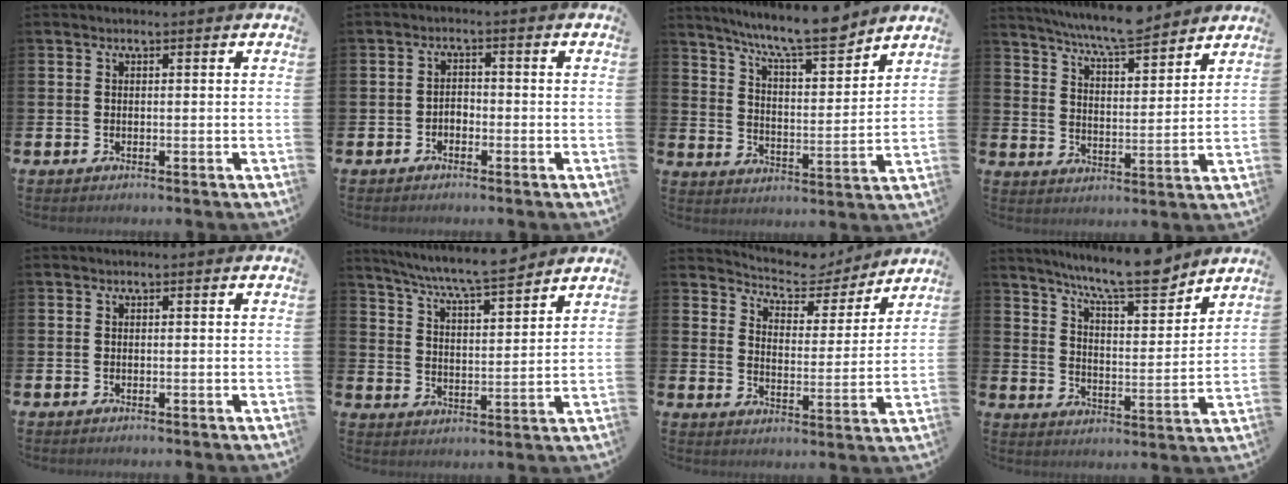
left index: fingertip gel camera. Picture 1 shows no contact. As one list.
[{"total": 1.6, "force": [-1.1, 1.0, 0.5], "torque": [-0.011, 0.004, -0.025]}, {"total": 10.2, "force": [9.3, 1.0, 4.3], "torque": [-0.099, -0.056, 0.160]}, {"total": 7.8, "force": [7.5, 0.2, 2.2], "torque": [-0.064, -0.044, 0.133]}, {"total": 0.0}, {"total": 7.6, "force": [7.2, 0.1, 2.3], "torque": [-0.074, -0.045, 0.128]}, {"total": 6.5, "force": [6.1, 2.0, 0.9], "torque": [-0.049, -0.045, 0.103]}, {"total": 11.0, "force": [9.8, 1.4, 4.9], "torque": [-0.103, -0.060, 0.169]}]